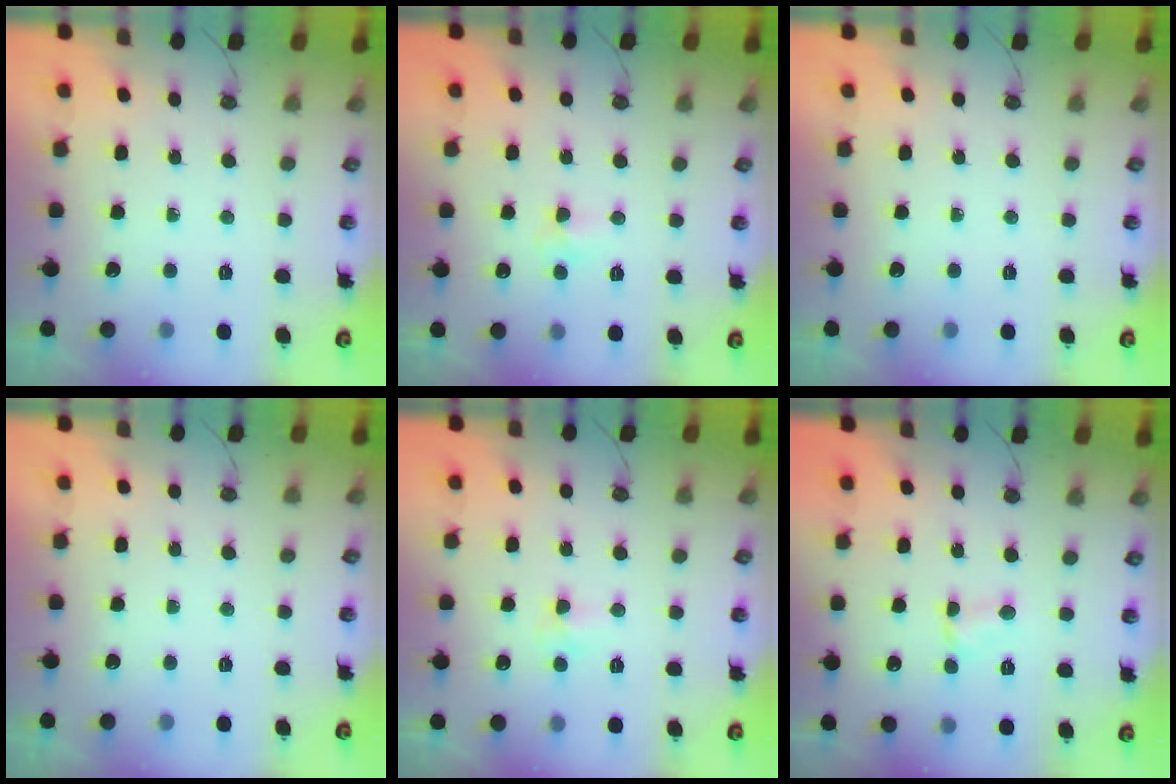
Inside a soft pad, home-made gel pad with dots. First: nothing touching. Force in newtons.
{"total": 4.9, "press": 4.4, "slide": 2.2}
{"total": 0.0}
{"total": 0.0}
{"total": 4.9, "press": 4.4, "slide": 2.2}
{"total": 2.4, "press": 2.4, "slide": 0.3}